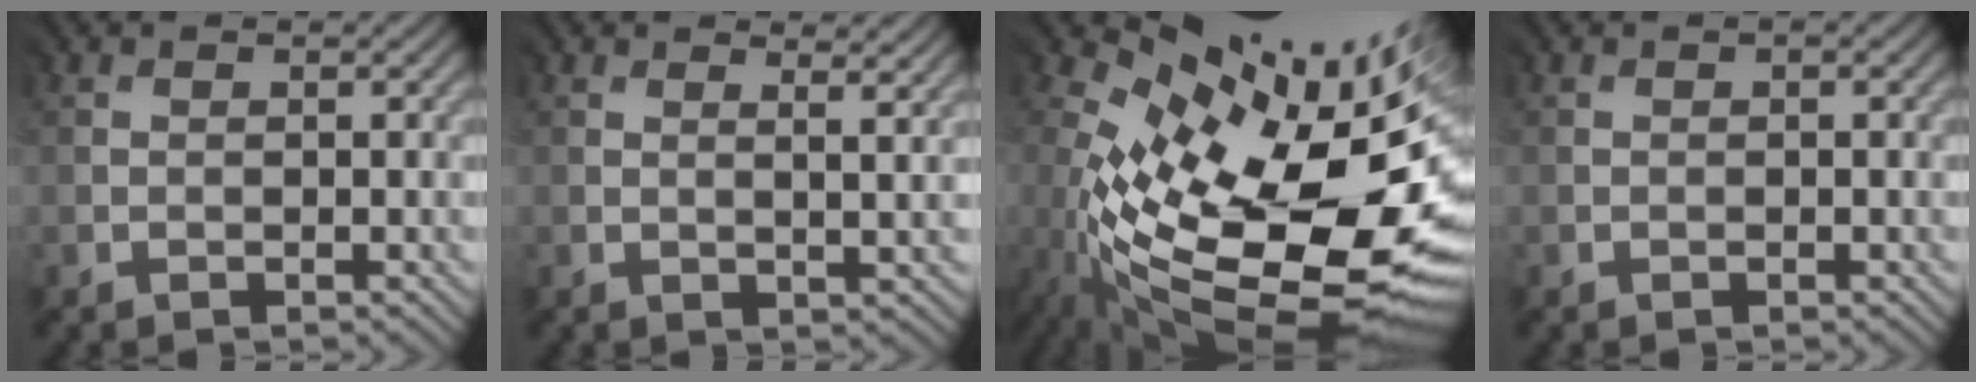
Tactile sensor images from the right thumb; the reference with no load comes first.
{"total": 3.1, "force": [2.4, 0.2, 1.9], "torque": [-0.030, 0.001, 0.033]}
{"total": 16.7, "force": [-2.4, 8.1, 14.5], "torque": [-0.261, -0.049, -0.018]}
{"total": 0.0}